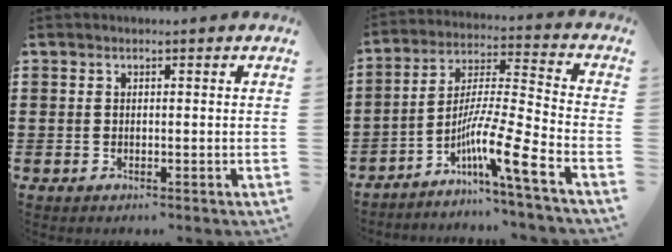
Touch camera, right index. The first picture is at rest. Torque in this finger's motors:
{"motor_torque": [-0.89, 0.33, -0.14, -0.04]}